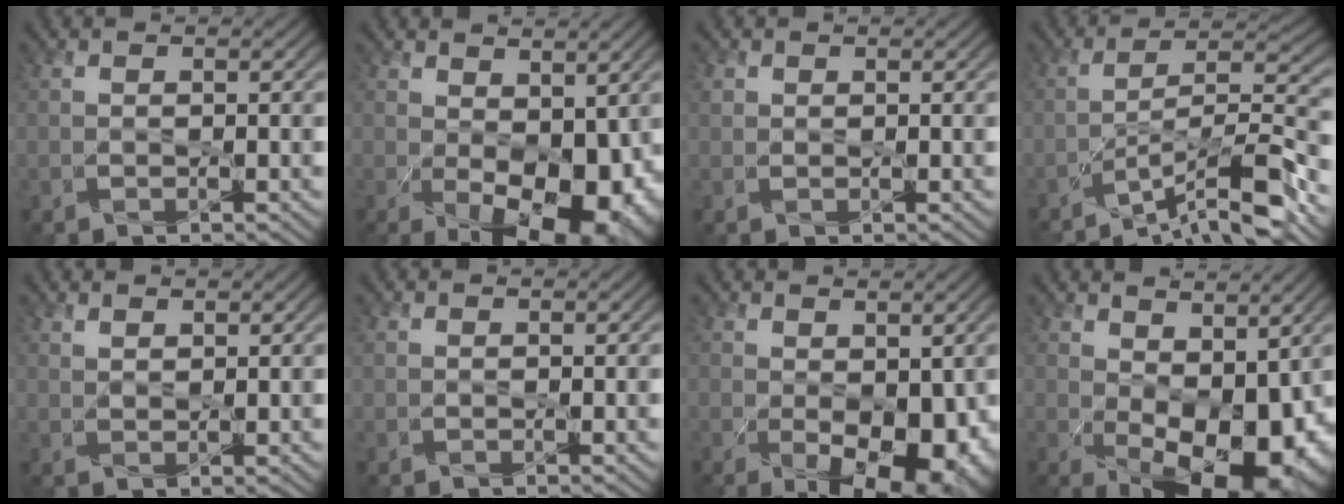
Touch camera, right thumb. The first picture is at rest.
{"total": 11.2, "force": [-1.2, 6.8, 8.9], "torque": [-0.128, -0.037, 0.006]}
{"total": 0.9, "force": [0.5, 0.7, 0.1], "torque": [-0.005, 0.001, 0.008]}
{"total": 10.1, "force": [-7.5, 1.1, 6.5], "torque": [-0.102, 0.020, -0.137]}
{"total": 1.5, "force": [1.3, 0.3, 0.5], "torque": [-0.012, 0.001, 0.029]}
{"total": 0.7, "force": [0.4, 0.5, 0.1], "torque": [-0.006, 0.002, 0.008]}
{"total": 9.8, "force": [-1.6, 5.8, 7.8], "torque": [-0.110, -0.039, 0.000]}
{"total": 12.0, "force": [0.1, 7.2, 9.6], "torque": [-0.140, -0.029, 0.026]}